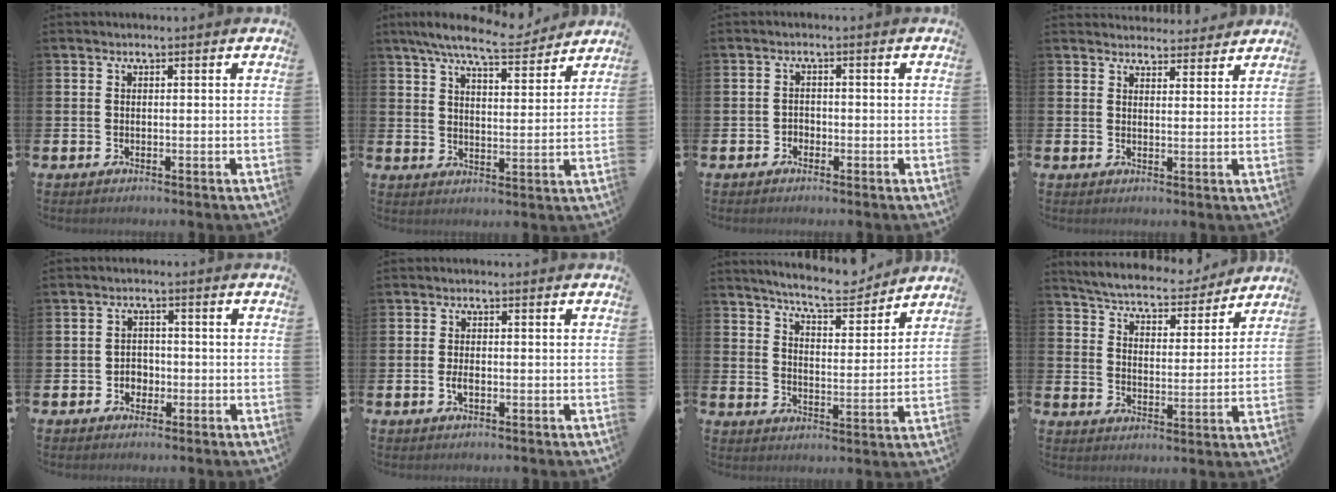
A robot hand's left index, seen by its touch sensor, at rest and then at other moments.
{"total": 8.6, "force": [7.9, 1.1, 3.3], "torque": [-0.074, -0.040, 0.139]}
{"total": 1.5, "force": [-1.0, 1.1, 0.1], "torque": [0.000, 0.001, -0.024]}
{"total": 3.6, "force": [3.5, 0.7, -0.1], "torque": [0.004, -0.021, 0.063]}
{"total": 2.4, "force": [-1.0, 2.0, 0.9], "torque": [-0.015, 0.003, -0.024]}
{"total": 1.8, "force": [-0.5, 0.8, 1.5], "torque": [-0.023, -0.003, -0.011]}
{"total": 7.5, "force": [7.2, 0.7, 1.8], "torque": [-0.046, -0.051, 0.126]}
{"total": 6.1, "force": [6.0, 1.0, 0.9], "torque": [-0.047, -0.044, 0.101]}